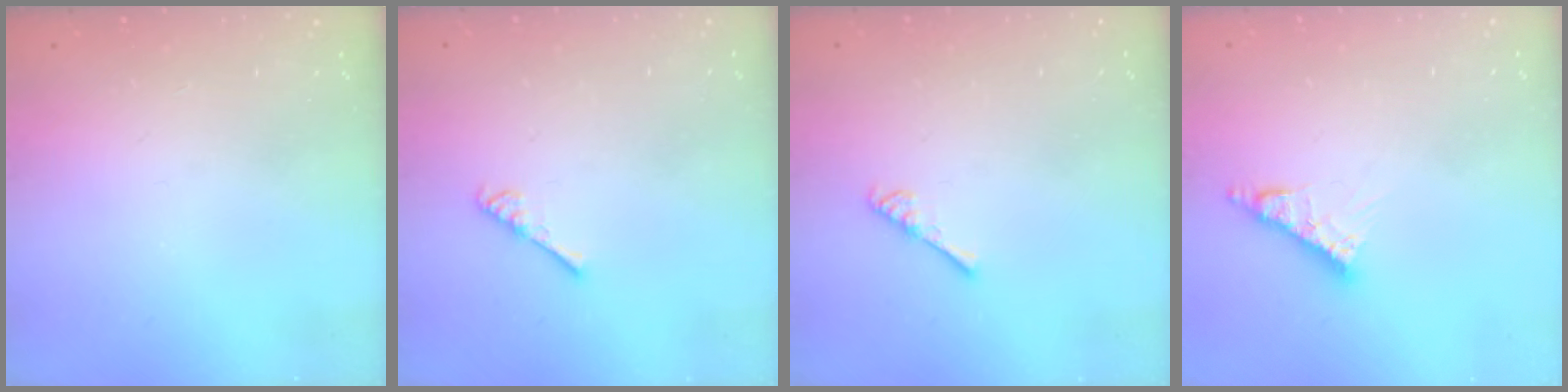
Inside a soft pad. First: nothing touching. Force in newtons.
{"total": 2.6, "press": 2.6, "slide": 0.5}
{"total": 2.7, "press": 2.6, "slide": 0.4}
{"total": 7.5, "press": 7.5, "slide": 0.5}